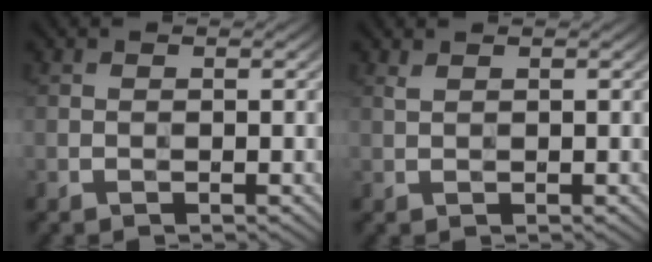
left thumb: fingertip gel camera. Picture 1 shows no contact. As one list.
[{"total": 0.6, "force": [0.5, 0.1, 0.4], "torque": [-0.010, 0.003, 0.012]}]